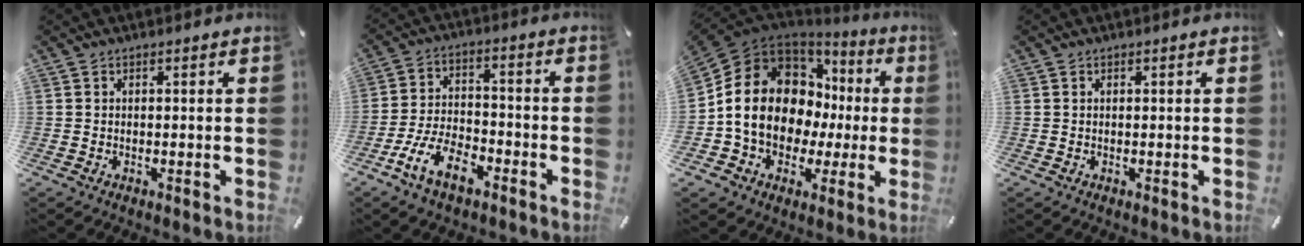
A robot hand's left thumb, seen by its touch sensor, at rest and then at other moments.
{"total": 10.5, "force": [-6.3, 5.3, 6.5], "torque": [-0.138, 0.028, -0.118]}
{"total": 17.3, "force": [0.1, 14.2, 9.7], "torque": [-0.197, -0.003, 0.009]}
{"total": 0.0}